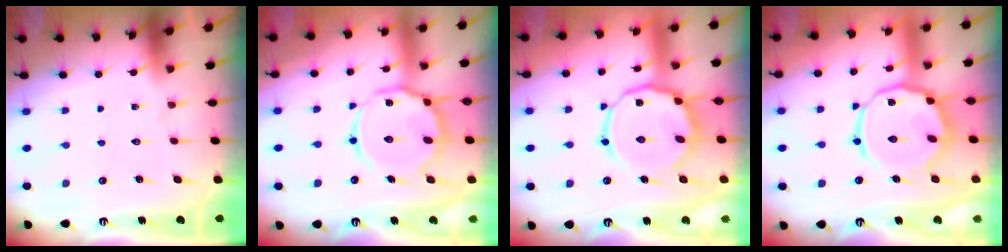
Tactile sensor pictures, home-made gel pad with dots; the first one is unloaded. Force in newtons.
{"total": 14.3, "press": 14.2, "slide": 1.3}
{"total": 13.6, "press": 13.6, "slide": 1.3}
{"total": 15.0, "press": 14.9, "slide": 1.2}